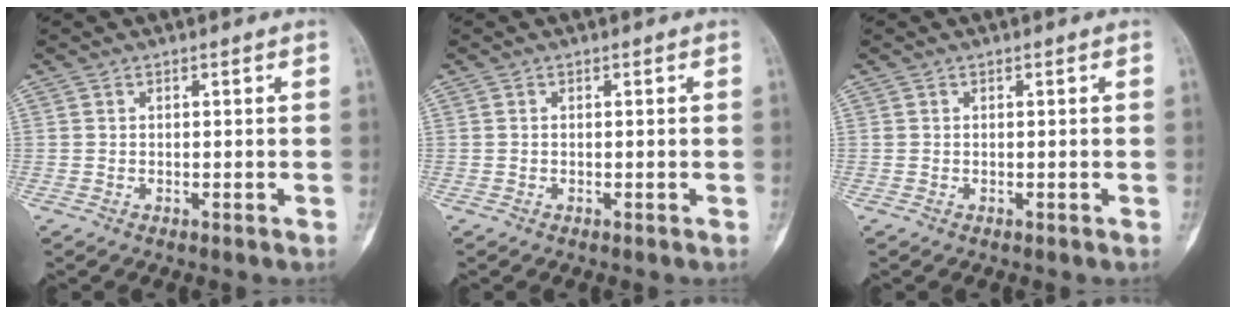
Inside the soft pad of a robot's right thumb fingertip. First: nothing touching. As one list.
[{"total": 0.0}, {"total": 0.0}]